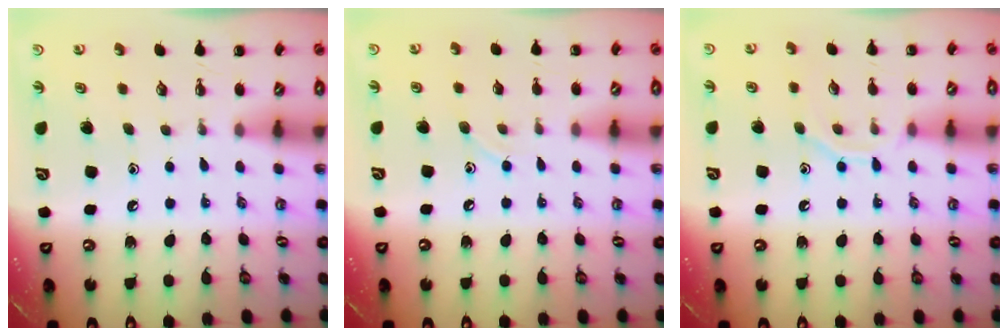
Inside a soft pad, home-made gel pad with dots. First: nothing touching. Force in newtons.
{"total": 4.8, "press": 4.6, "slide": 1.5}
{"total": 7.5, "press": 7.5, "slide": 1.0}